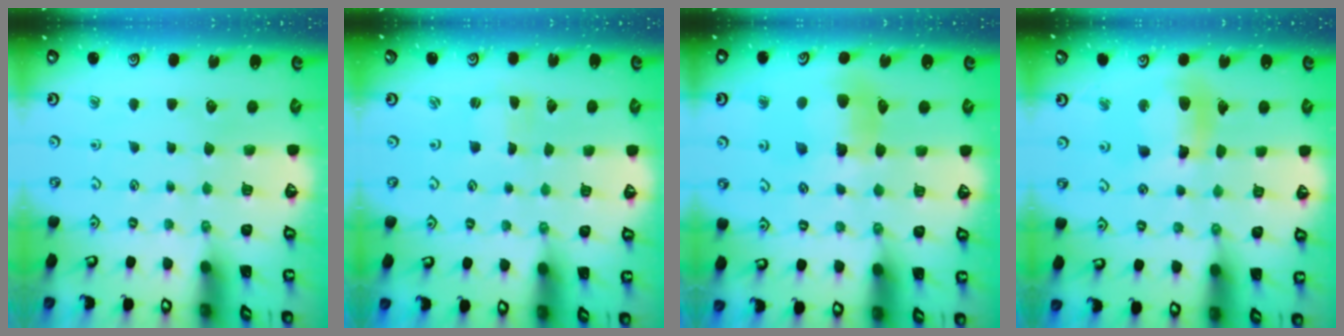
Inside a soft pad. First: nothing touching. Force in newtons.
{"total": 0.0}
{"total": 9.2, "press": 9.1, "slide": 1.2}
{"total": 10.4, "press": 10.2, "slide": 2.0}